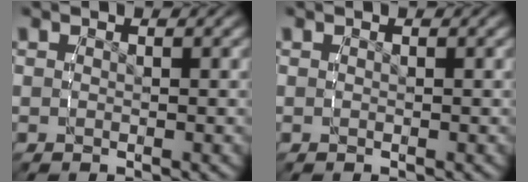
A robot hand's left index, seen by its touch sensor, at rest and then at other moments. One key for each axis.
{"total": 0.0}